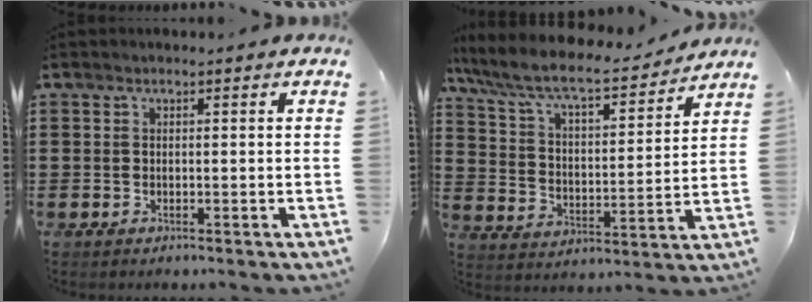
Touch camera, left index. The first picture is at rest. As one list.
[{"total": 8.6, "force": [7.4, 1.3, 4.2], "torque": [-0.113, -0.042, 0.121]}]